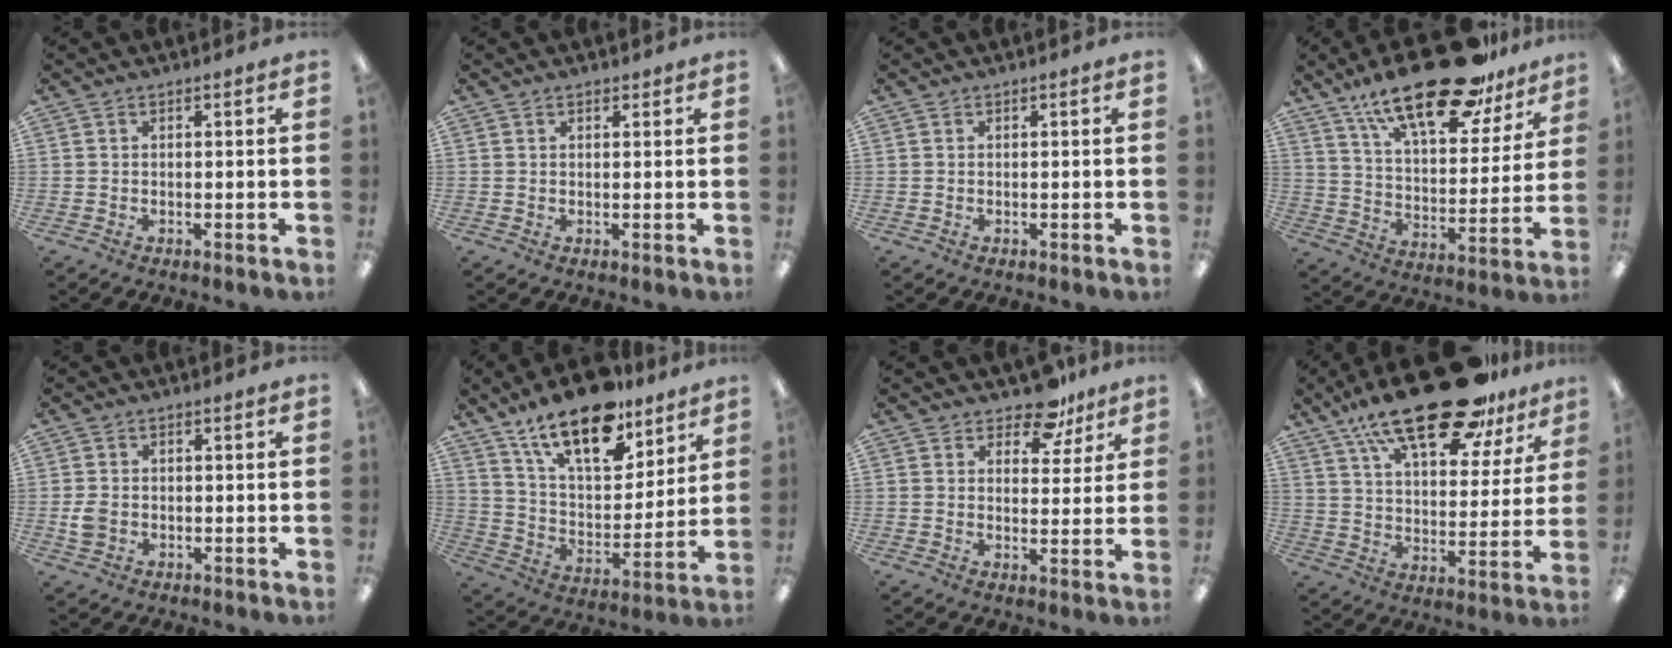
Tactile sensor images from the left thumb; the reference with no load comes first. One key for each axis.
{"total": 1.3, "fx": 0.9, "fy": 0.7, "fz": 0.7, "tx": -0.006, "ty": -0.003, "tz": 0.015}
{"total": 0.0}
{"total": 24.6, "fx": 17.3, "fy": 9.0, "fz": 14.9, "tx": -0.235, "ty": -0.102, "tz": 0.292}
{"total": 3.4, "fx": -0.4, "fy": 2.7, "fz": 2.0, "tx": -0.019, "ty": 0.000, "tz": -0.010}
{"total": 21.0, "fx": 14.6, "fy": 9.0, "fz": 12.3, "tx": -0.204, "ty": -0.086, "tz": 0.254}
{"total": 8.3, "fx": 6.7, "fy": 3.8, "fz": 3.0, "tx": -0.034, "ty": -0.043, "tz": 0.118}
{"total": 25.2, "fx": 17.2, "fy": 9.3, "fz": 15.9, "tx": -0.253, "ty": -0.096, "tz": 0.287}